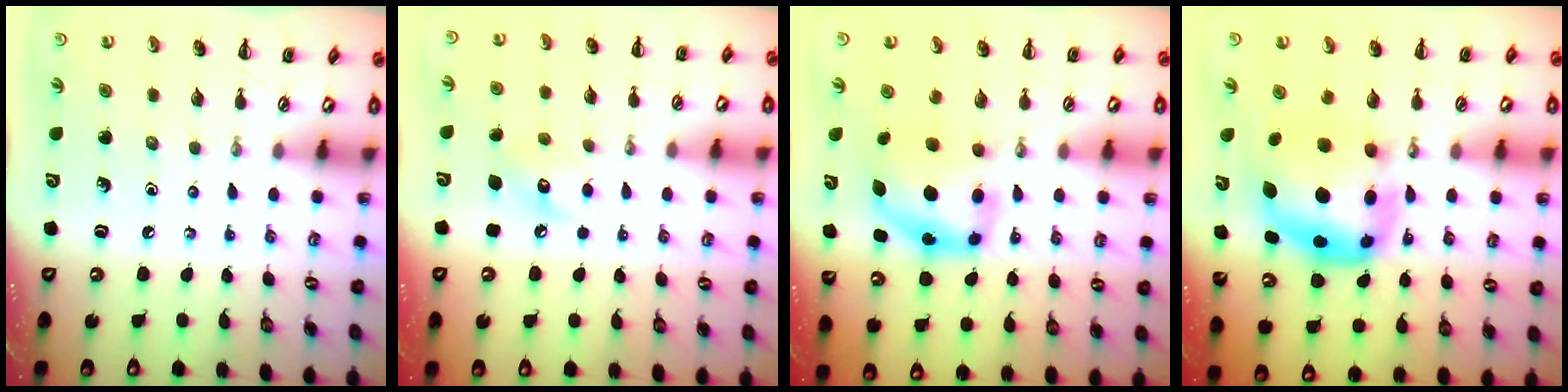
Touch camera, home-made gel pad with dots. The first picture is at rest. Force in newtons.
{"total": 8.0, "press": 7.9, "slide": 1.3}
{"total": 7.5, "press": 7.4, "slide": 1.3}
{"total": 8.5, "press": 8.2, "slide": 2.1}